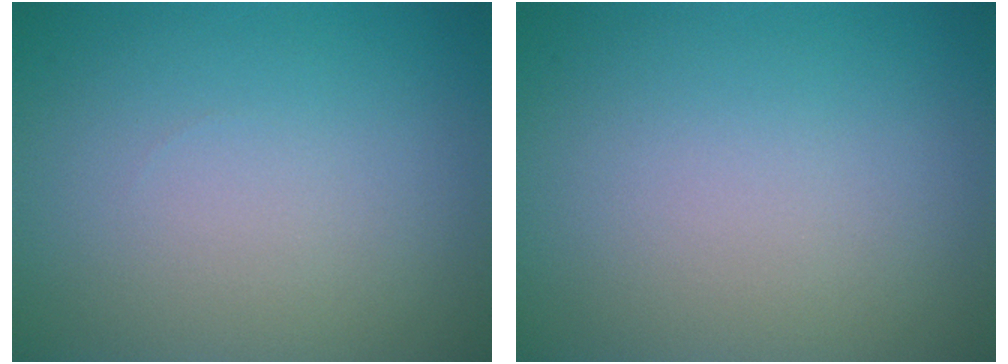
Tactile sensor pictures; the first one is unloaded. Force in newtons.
{"total": 0.0}